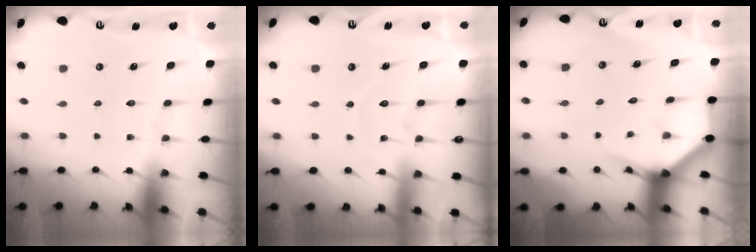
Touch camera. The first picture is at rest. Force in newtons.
{"total": 5.9, "press": 5.8, "slide": 0.7}
{"total": 3.8, "press": 3.8, "slide": 0.2}